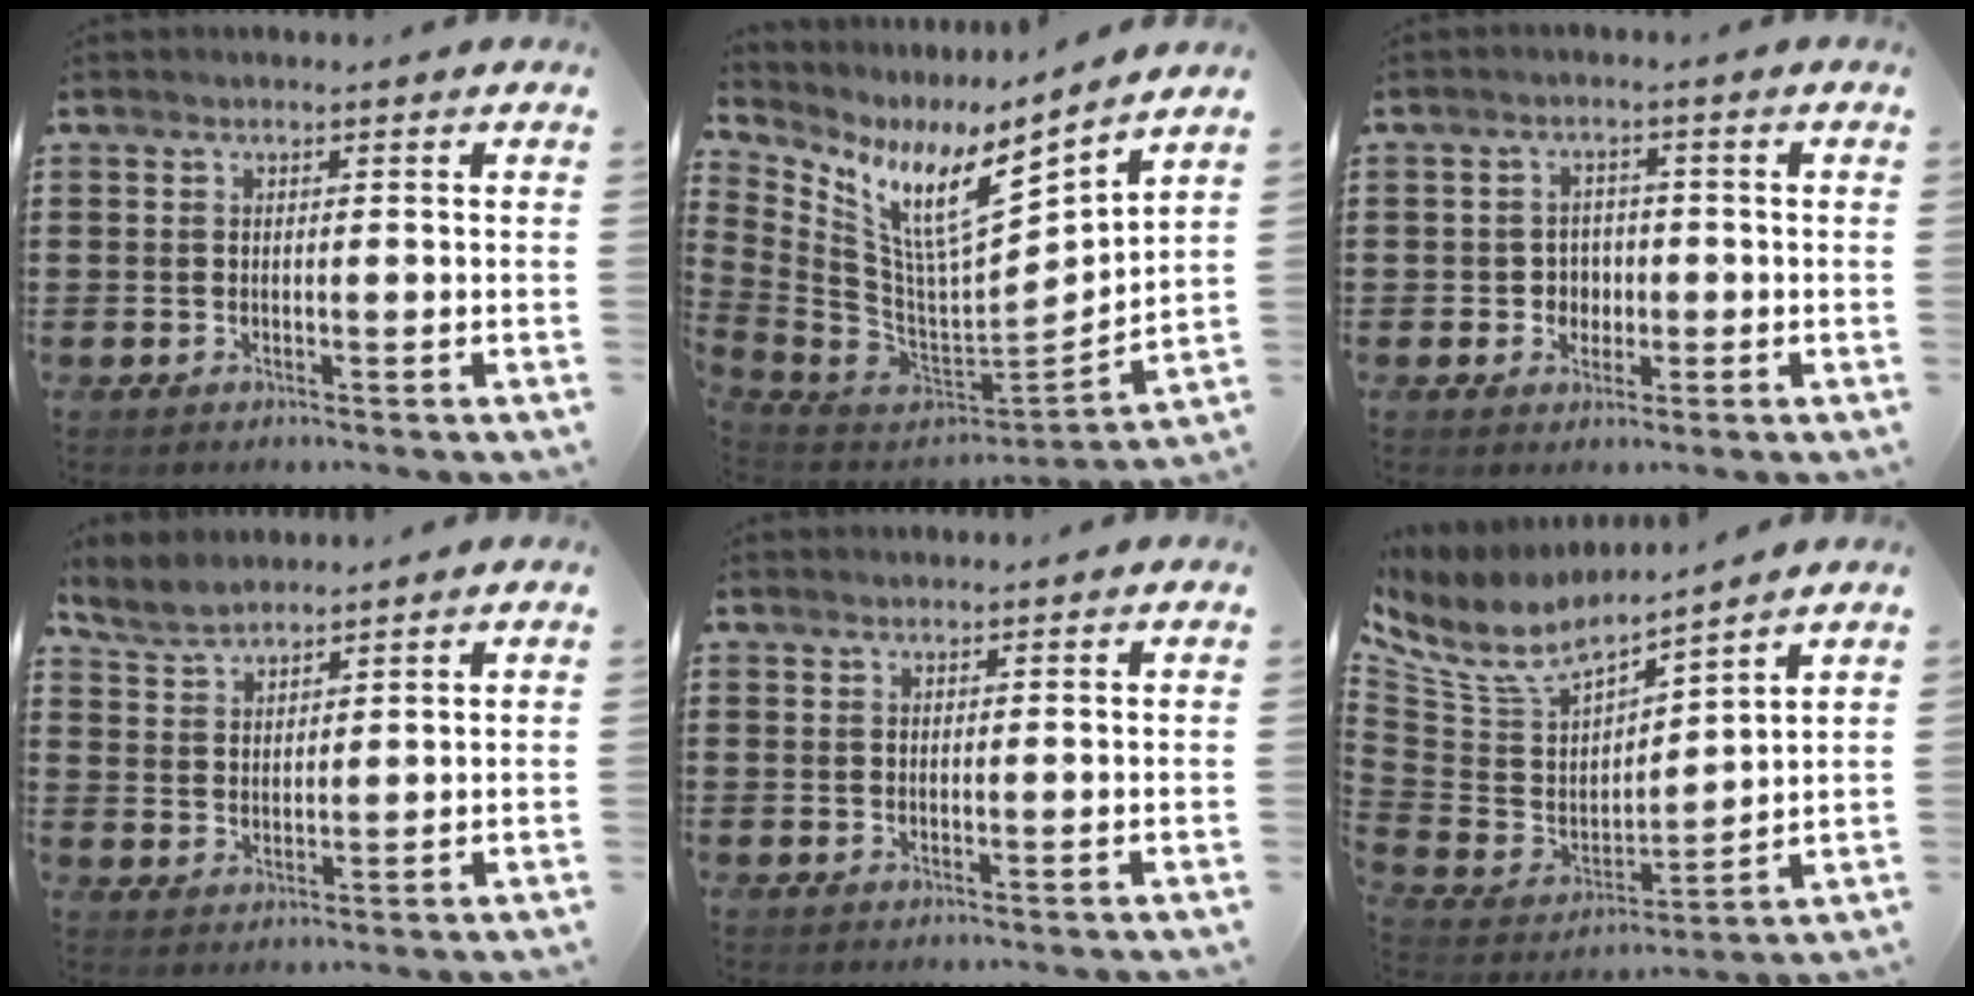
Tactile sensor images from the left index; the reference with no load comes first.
{"total": 11.9, "force": [6.4, 3.4, 9.4], "torque": [-0.209, -0.046, 0.106]}
{"total": 2.9, "force": [-0.7, 2.6, 1.0], "torque": [-0.029, 0.004, -0.020]}
{"total": 3.8, "force": [3.7, 0.9, 0.4], "torque": [-0.023, -0.007, 0.068]}
{"total": 0.8, "force": [0.8, 0.1, 0.0], "torque": [-0.002, 0.000, 0.016]}
{"total": 7.4, "force": [6.2, 2.7, 3.2], "torque": [-0.098, -0.045, 0.107]}